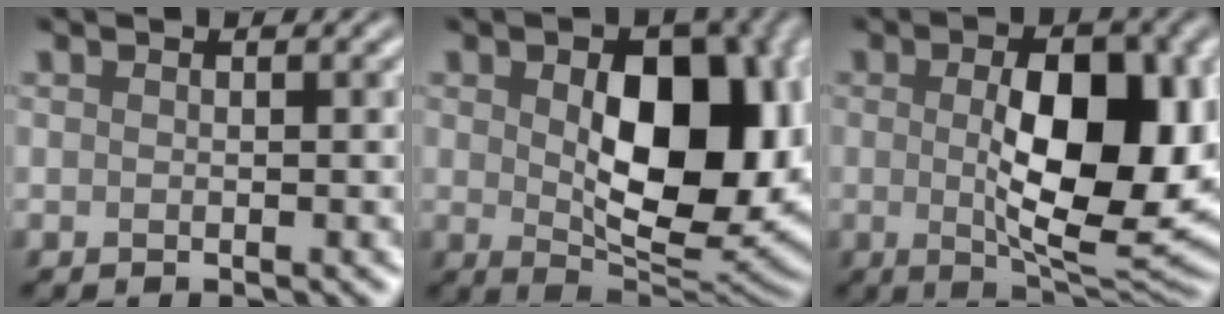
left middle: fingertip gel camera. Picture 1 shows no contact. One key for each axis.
{"total": 11.4, "fx": 1.2, "fy": 6.6, "fz": 9.3, "tx": -0.135, "ty": -0.013, "tz": 0.031}
{"total": 11.0, "fx": 0.3, "fy": 4.7, "fz": 9.9, "tx": -0.147, "ty": -0.003, "tz": 0.011}